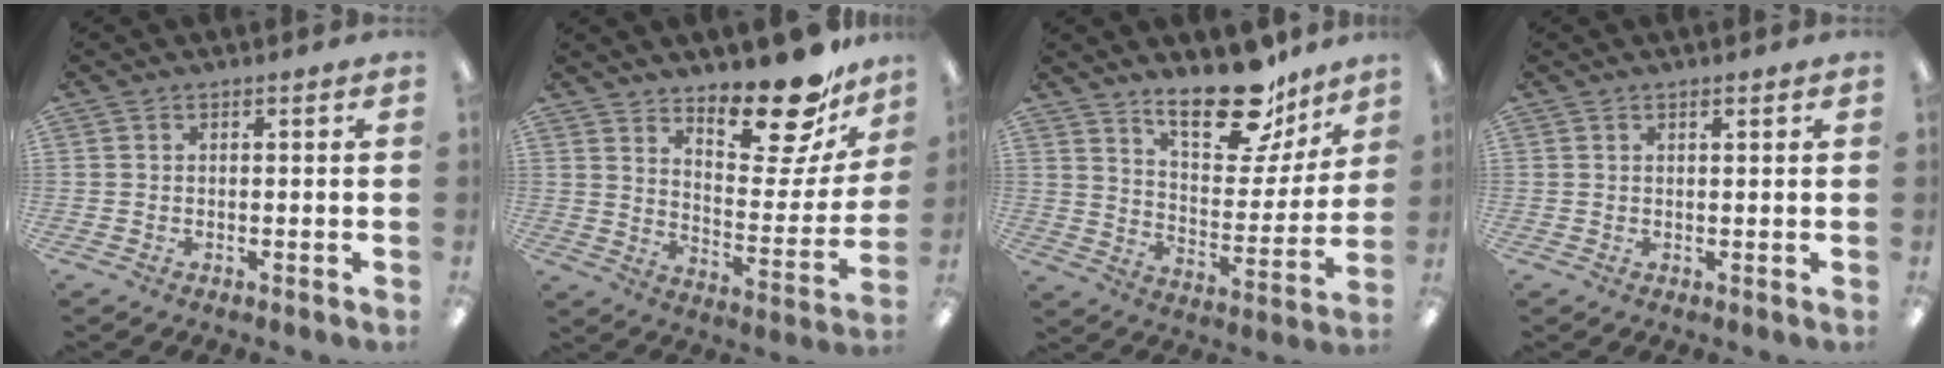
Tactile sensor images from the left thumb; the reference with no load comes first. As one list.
[{"total": 19.4, "force": [15.3, 6.4, 10.0], "torque": [-0.130, -0.116, 0.254]}, {"total": 19.0, "force": [14.3, 7.6, 9.8], "torque": [-0.139, -0.094, 0.243]}, {"total": 1.1, "force": [0.8, 0.2, 0.7], "torque": [-0.015, 0.000, 0.014]}]